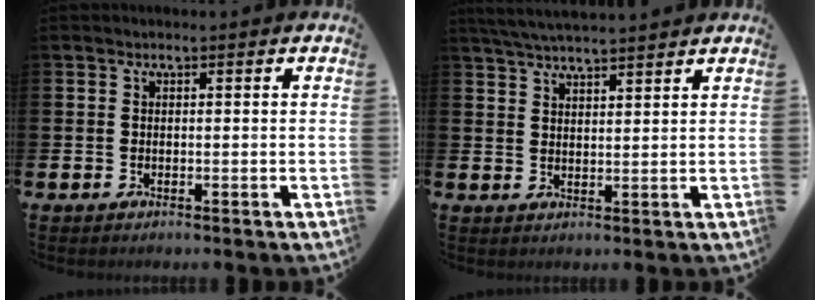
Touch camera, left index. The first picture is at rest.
{"total": 4.4, "force": [4.3, 0.0, 0.9], "torque": [-0.032, -0.014, 0.078]}